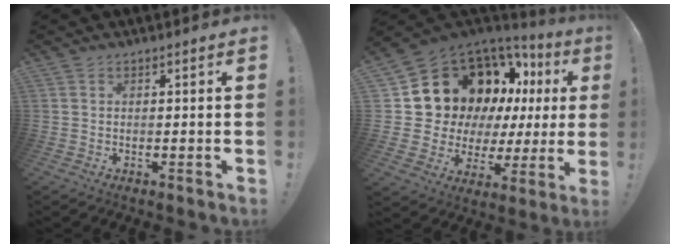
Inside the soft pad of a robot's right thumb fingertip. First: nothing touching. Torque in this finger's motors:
{"motor_torque": [2.50, 2.50, 0.23, 0.22, 0.37]}